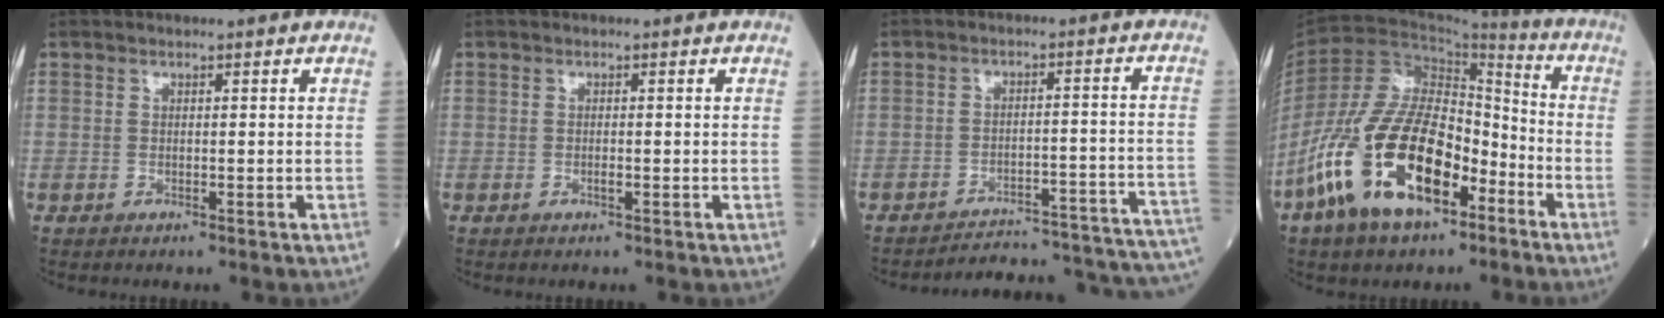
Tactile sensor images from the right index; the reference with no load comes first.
{"total": 0.6, "force": [-0.2, 0.2, 0.6], "torque": [-0.010, 0.000, -0.002]}
{"total": 21.1, "force": [-20.5, 0.5, 4.7], "torque": [-0.012, 0.007, -0.254]}
{"total": 18.6, "force": [-9.2, 8.1, 13.9], "torque": [-0.287, 0.002, -0.162]}